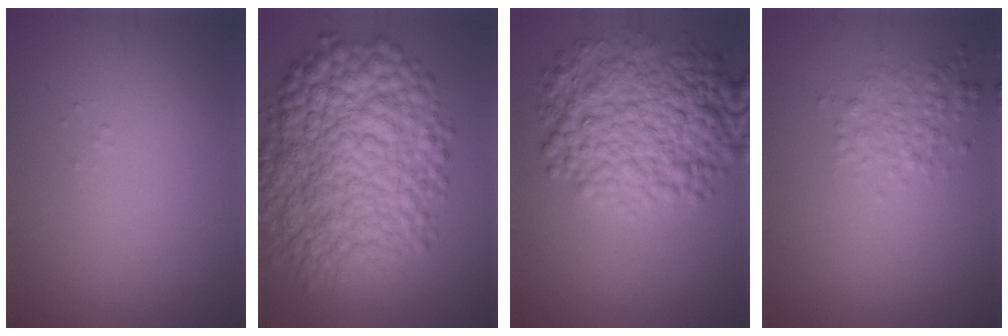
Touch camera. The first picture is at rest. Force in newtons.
{"total": 12.1, "press": 12.1, "slide": 0.1}
{"total": 9.1, "press": 9.1, "slide": 0.0}
{"total": 2.4, "press": 2.4, "slide": 0.0}